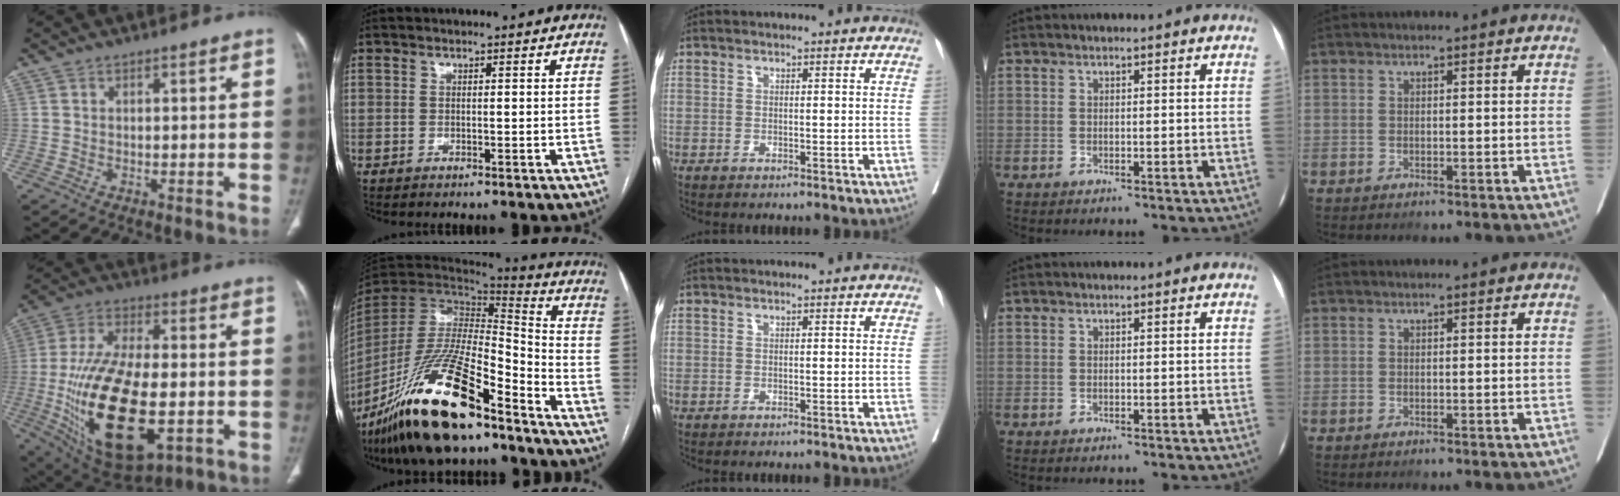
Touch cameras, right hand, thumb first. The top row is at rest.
{"thumb": {"total": 25.9, "force": [-5.1, 12.3, 22.3], "torque": [-0.446, -0.010, -0.066]}, "index": {"total": 23.9, "force": [-16.8, 4.9, 16.4], "torque": [-0.324, -0.036, -0.301]}}